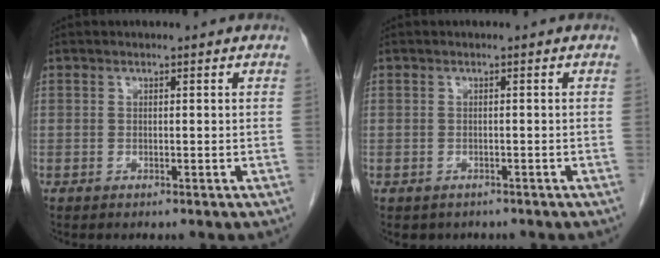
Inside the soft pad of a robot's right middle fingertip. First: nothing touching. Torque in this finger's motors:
{"motor_torque": [0.06, -0.04, -0.02, 0.00]}